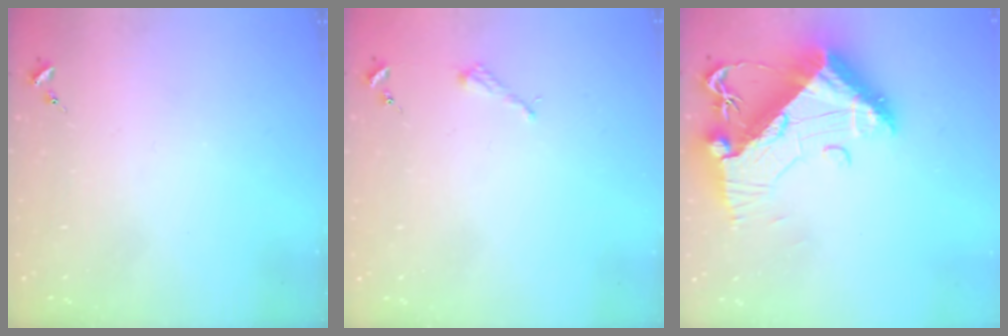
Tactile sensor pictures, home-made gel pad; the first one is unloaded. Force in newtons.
{"total": 2.2, "press": 2.2, "slide": 0.3}
{"total": 19.4, "press": 19.3, "slide": 2.1}